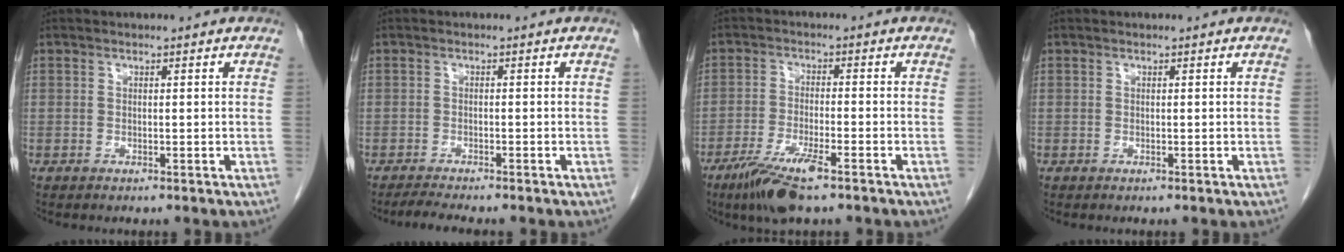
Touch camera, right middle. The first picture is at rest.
{"total": 3.0, "force": [-2.7, -0.2, 1.3], "torque": [-0.031, -0.013, -0.045]}
{"total": 8.0, "force": [-5.3, 0.8, 5.9], "torque": [-0.116, -0.019, -0.094]}
{"total": 0.0}